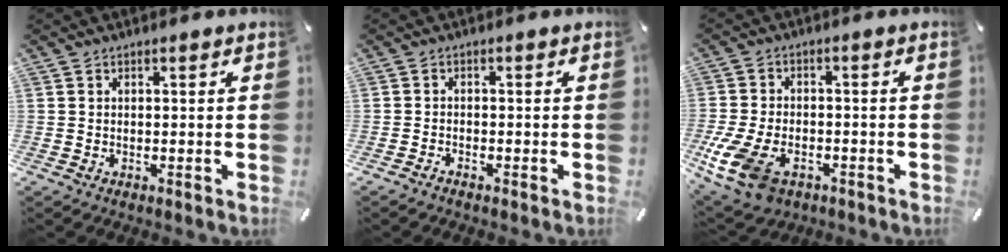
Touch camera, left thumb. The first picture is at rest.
{"total": 1.0, "force": [-1.0, 0.0, 0.0], "torque": [-0.001, 0.003, -0.022]}
{"total": 11.2, "force": [-5.1, 7.1, 7.0], "torque": [-0.159, 0.018, -0.091]}